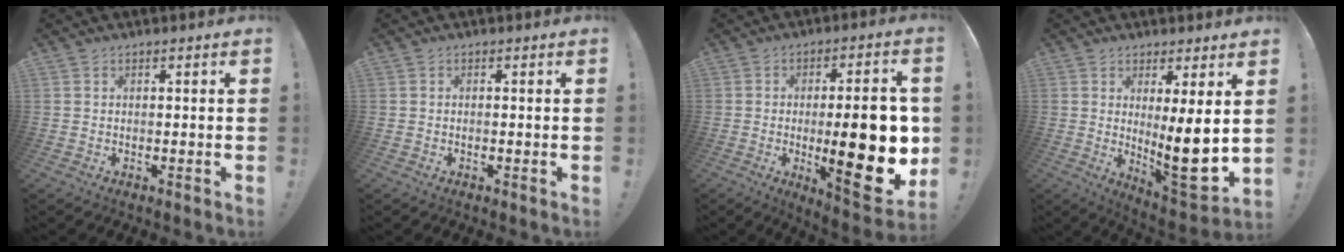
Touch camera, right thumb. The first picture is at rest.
{"total": 0.5, "force": [-0.5, 0.0, 0.0], "torque": [-0.010, 0.004, -0.007]}
{"total": 24.0, "force": [-2.3, 7.7, 22.6], "torque": [-0.306, -0.011, -0.023]}
{"total": 12.8, "force": [1.2, 2.3, 12.6], "torque": [-0.175, -0.039, 0.024]}